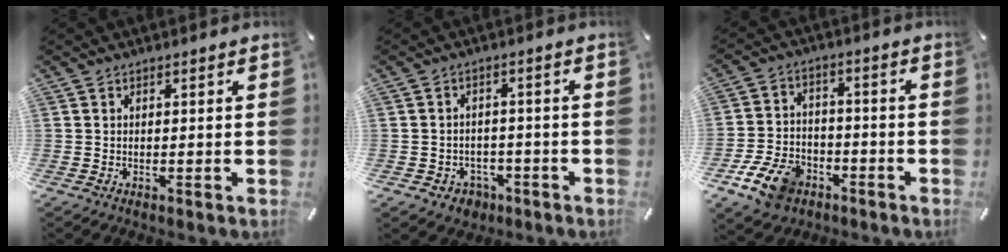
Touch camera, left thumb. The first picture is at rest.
{"total": 4.3, "force": [-1.9, 3.8, 0.9], "torque": [-0.014, 0.008, -0.036]}
{"total": 11.4, "force": [-6.1, 7.8, 5.6], "torque": [-0.104, 0.044, -0.108]}